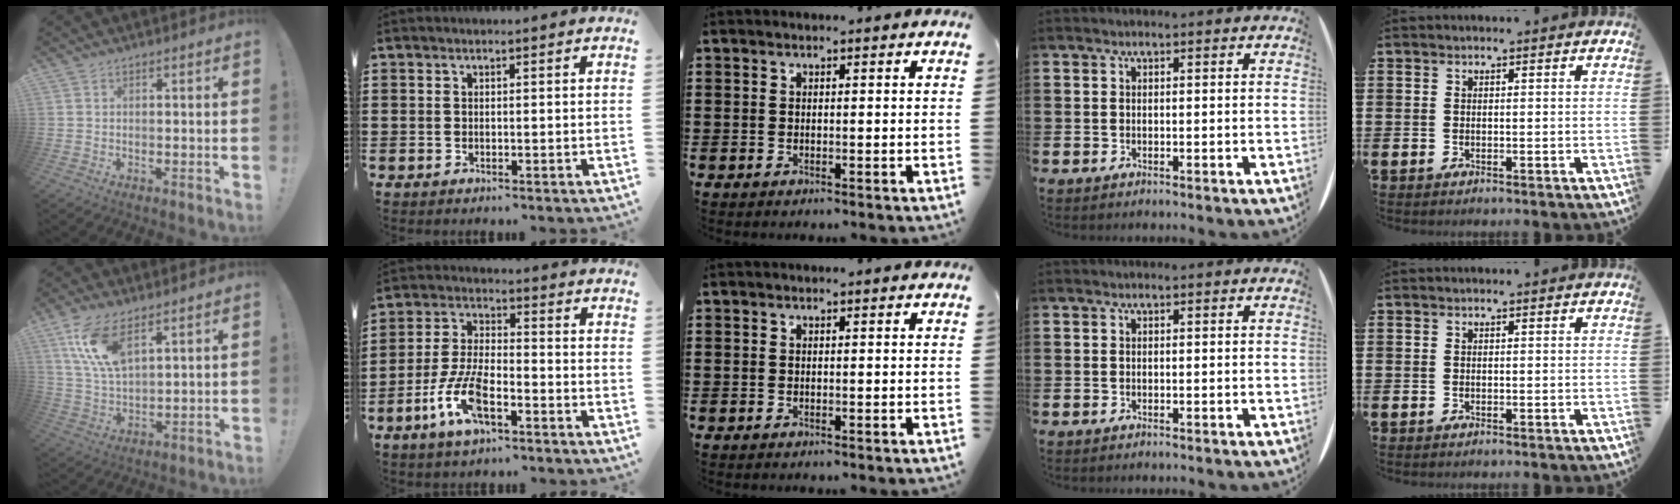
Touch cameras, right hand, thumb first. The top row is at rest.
{"thumb": {"total": 12.0, "force": [7.1, 5.1, 8.3], "torque": [-0.185, -0.021, 0.131]}, "index": {"total": 8.8, "force": [-4.3, 3.3, 7.0], "torque": [-0.167, -0.006, -0.084]}}